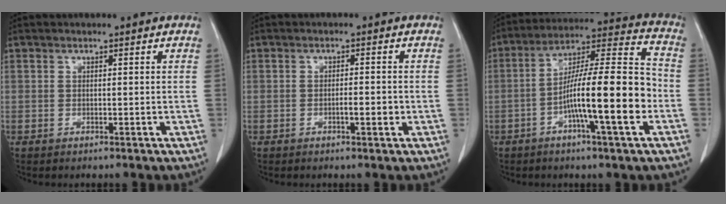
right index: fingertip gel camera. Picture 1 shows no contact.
{"total": 2.4, "force": [-0.6, 0.5, 2.3], "torque": [-0.042, 0.000, -0.009]}
{"total": 16.5, "force": [-4.5, 1.1, 15.9], "torque": [-0.263, 0.010, -0.077]}